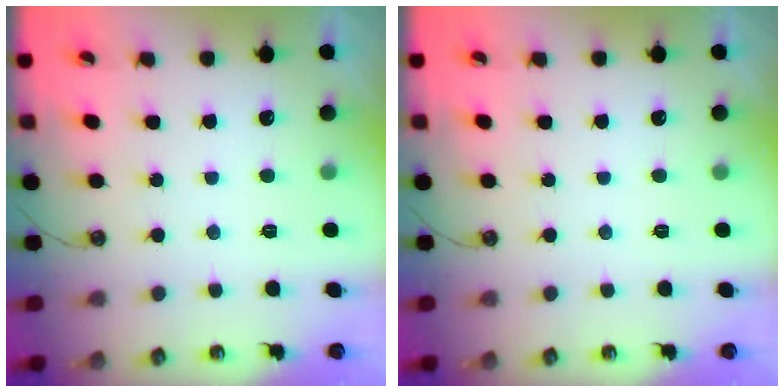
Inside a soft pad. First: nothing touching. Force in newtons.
{"total": 0.0}